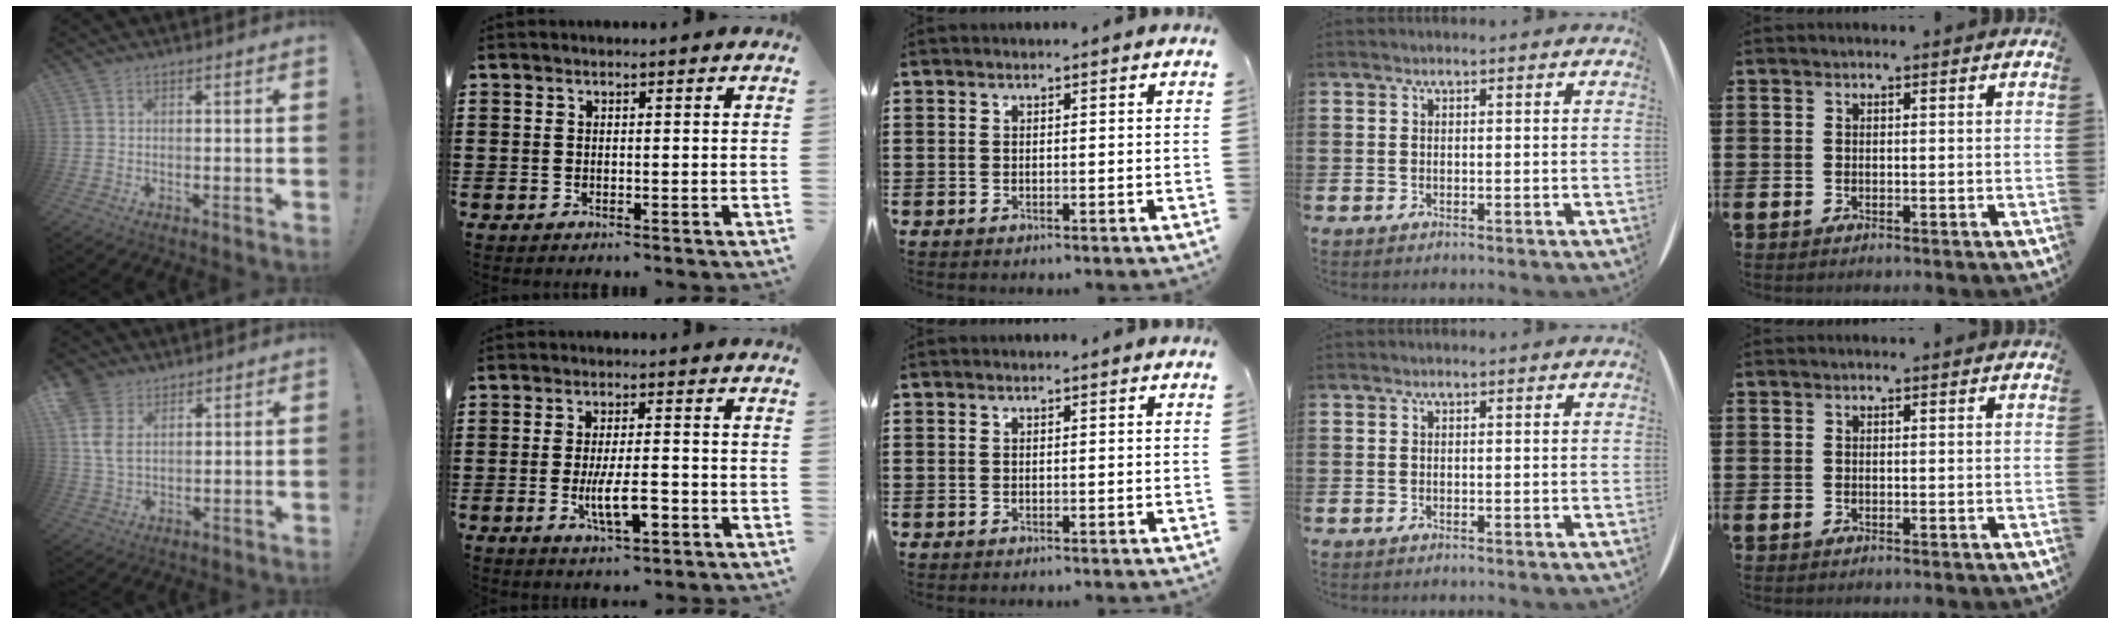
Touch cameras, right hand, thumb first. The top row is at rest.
{"thumb": {"total": 8.1, "force": [3.9, 5.4, 4.6], "torque": [-0.095, -0.015, 0.075]}, "index": {"total": 6.6, "force": [-2.0, 2.0, 6.0], "torque": [-0.103, -0.006, -0.038]}}